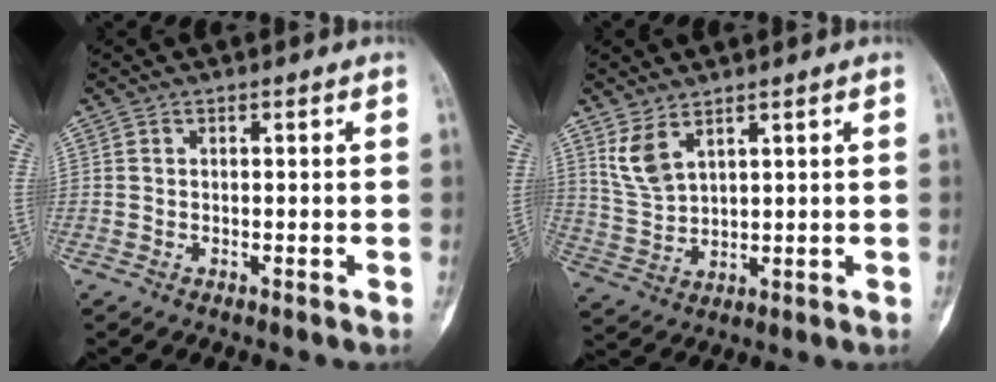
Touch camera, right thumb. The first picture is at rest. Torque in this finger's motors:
{"motor_torque": [0.18, 0.62, 0.03, 0.06, 0.01]}